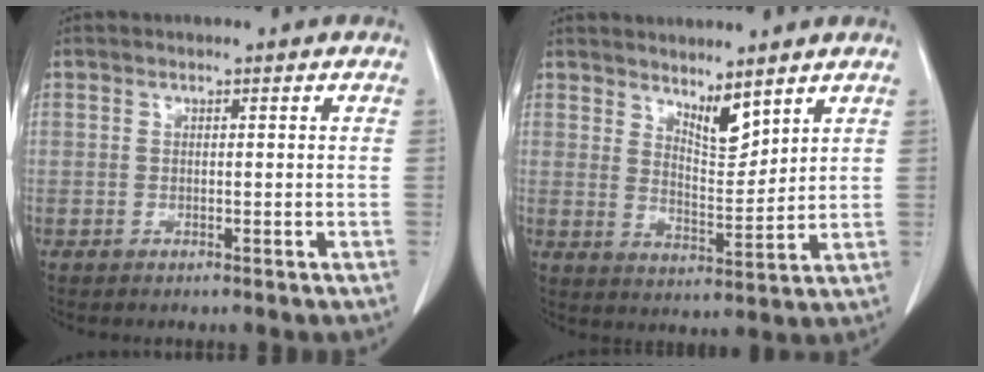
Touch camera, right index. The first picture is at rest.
{"total": 5.3, "force": [4.2, 1.3, 2.9], "torque": [-0.053, -0.013, 0.082]}